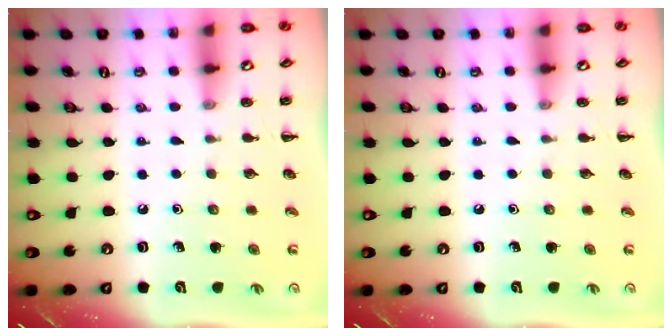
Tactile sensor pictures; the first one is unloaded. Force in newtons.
{"total": 0.0}